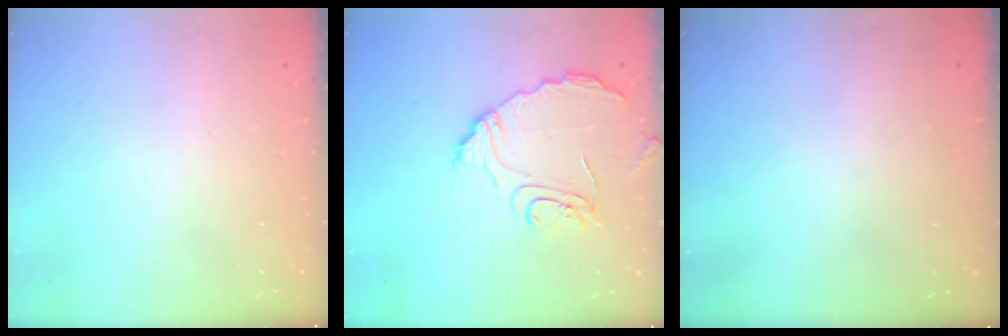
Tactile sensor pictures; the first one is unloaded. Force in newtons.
{"total": 11.2, "press": 11.2, "slide": 0.4}
{"total": 3.0, "press": 3.0, "slide": 0.1}